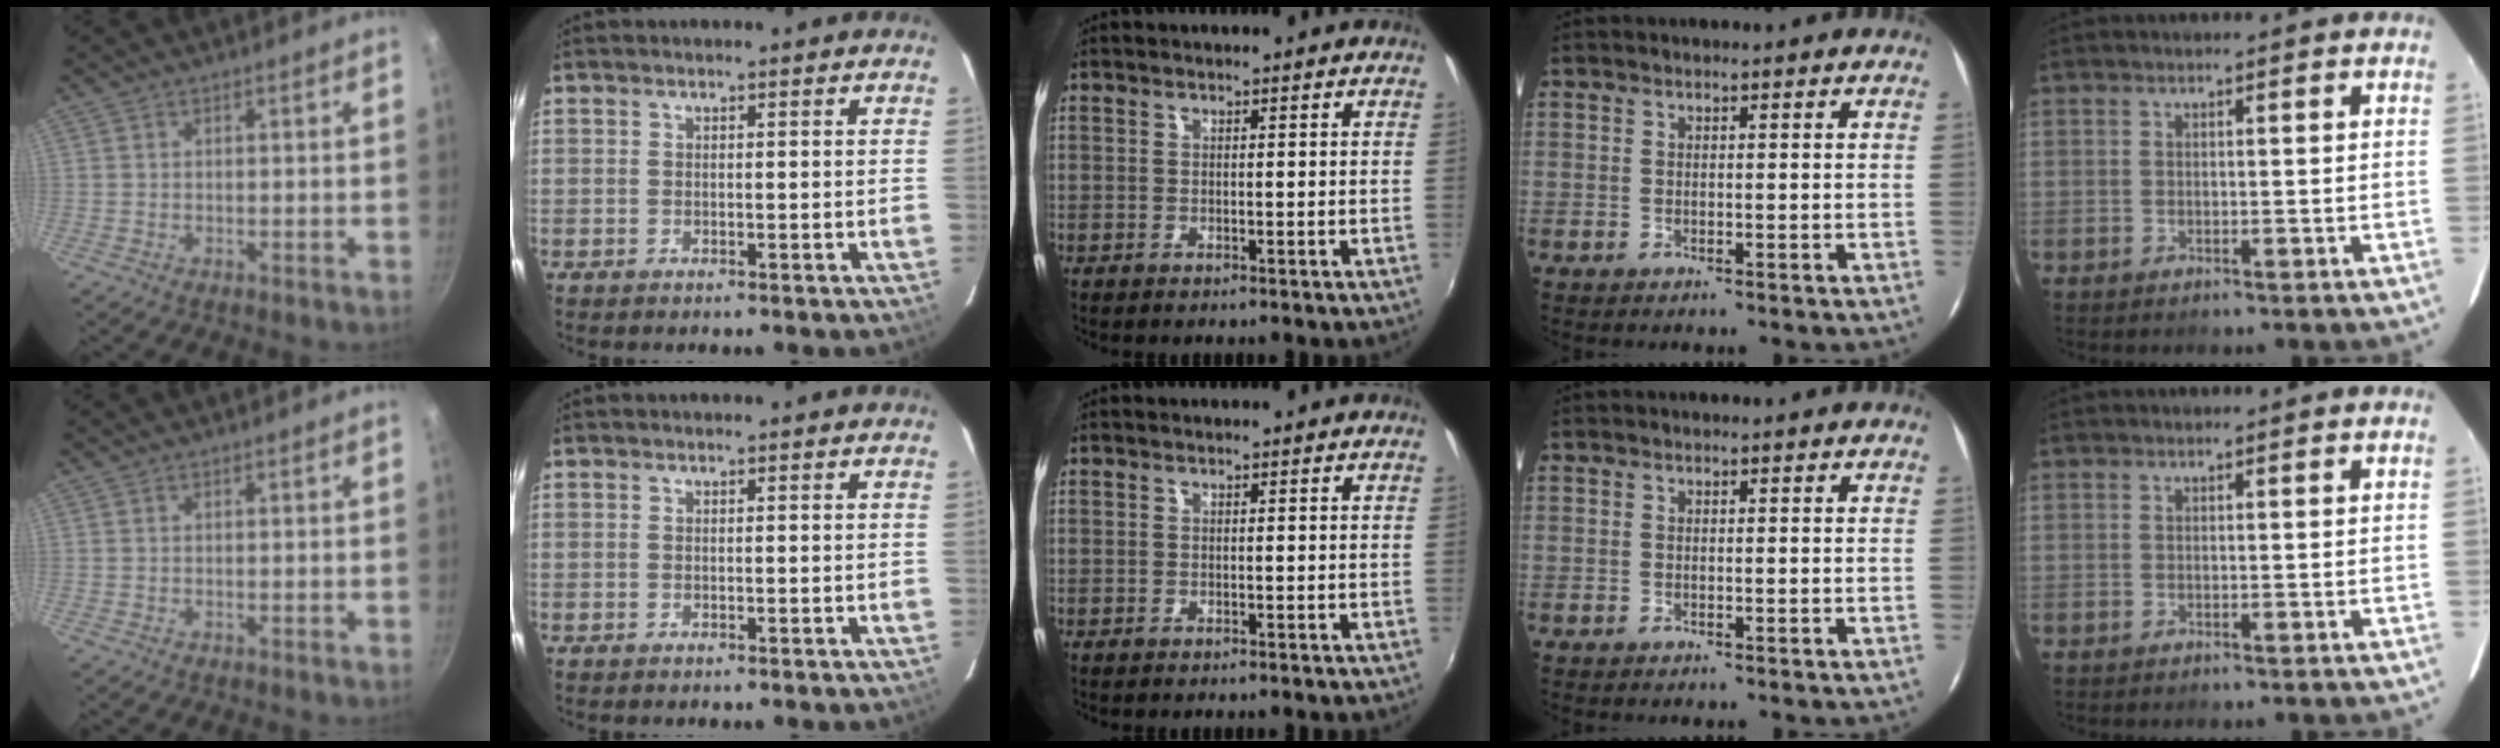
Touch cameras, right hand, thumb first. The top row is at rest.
{}